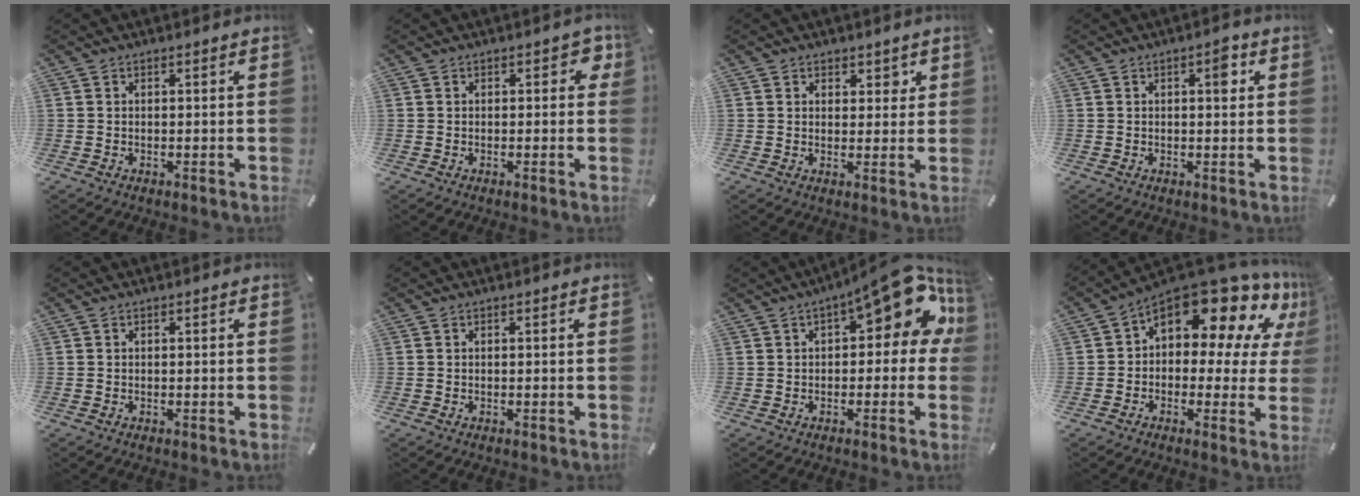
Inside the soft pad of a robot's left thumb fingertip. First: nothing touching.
{"total": 2.9, "force": [0.6, 1.9, 2.0], "torque": [-0.017, 0.000, 0.005]}
{"total": 3.3, "force": [1.2, 2.9, 0.9], "torque": [0.008, -0.003, 0.013]}
{"total": 4.1, "force": [1.2, 1.9, 3.4], "torque": [-0.031, -0.005, 0.008]}
{"total": 0.0}
{"total": 0.0}
{"total": 14.4, "force": [5.7, 5.8, 11.9], "torque": [-0.152, -0.035, 0.092]}
{"total": 15.9, "force": [9.8, 8.0, 9.6], "torque": [-0.142, -0.084, 0.167]}